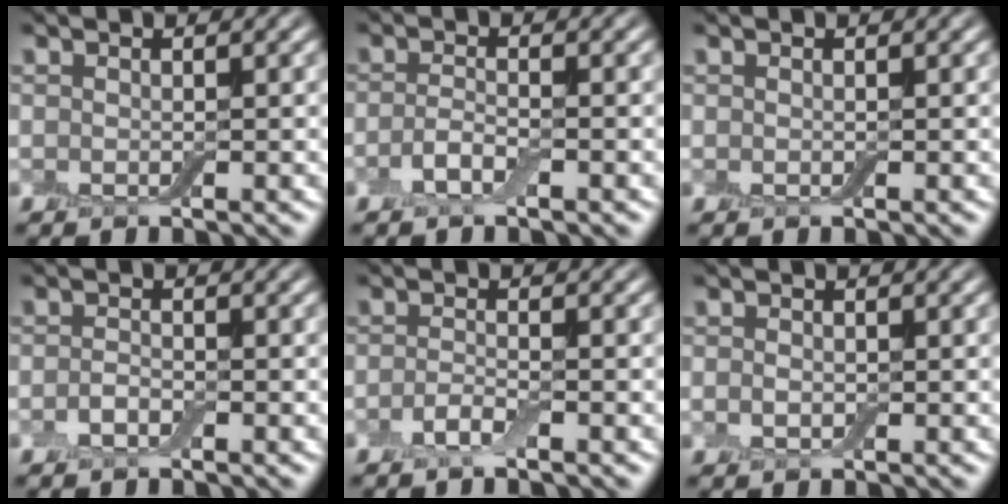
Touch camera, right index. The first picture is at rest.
{"total": 1.6, "force": [-0.8, 0.5, 1.3], "torque": [-0.033, 0.005, -0.022]}
{"total": 0.0}
{"total": 1.0, "force": [-0.5, 0.5, 0.7], "torque": [-0.018, 0.004, -0.013]}
{"total": 1.4, "force": [-0.8, 0.3, 1.1], "torque": [-0.026, 0.005, -0.021]}
{"total": 0.7, "force": [0.1, 0.6, 0.3], "torque": [-0.007, 0.002, 0.000]}